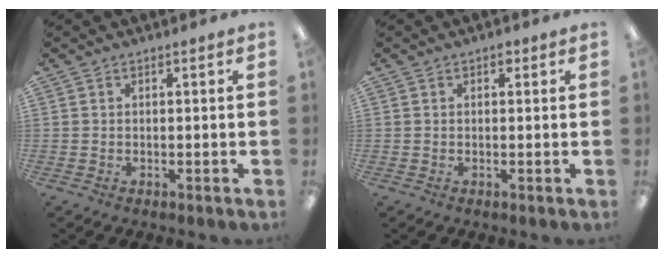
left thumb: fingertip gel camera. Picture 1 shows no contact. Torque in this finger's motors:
{"motor_torque": [0.22, -0.14, 0.36, 0.17, 0.00]}